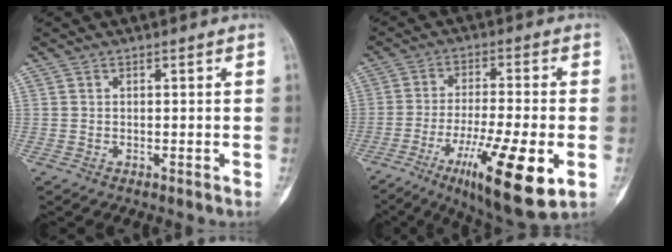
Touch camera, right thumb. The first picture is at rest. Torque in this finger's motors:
{"motor_torque": [0.43, 0.63, 1.08, -1.14, 0.10]}